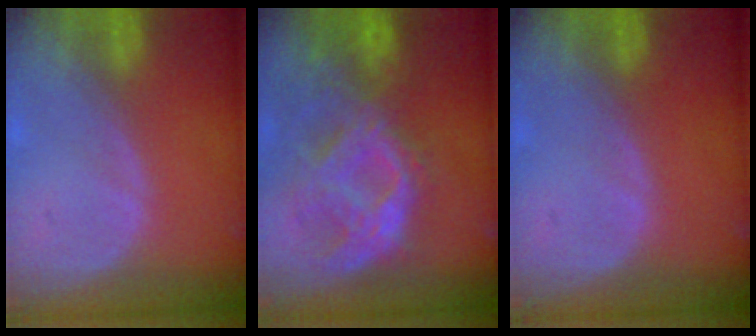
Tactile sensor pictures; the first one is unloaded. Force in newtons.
{"total": 10.1, "press": 9.0, "slide": 4.7}
{"total": 0.0}